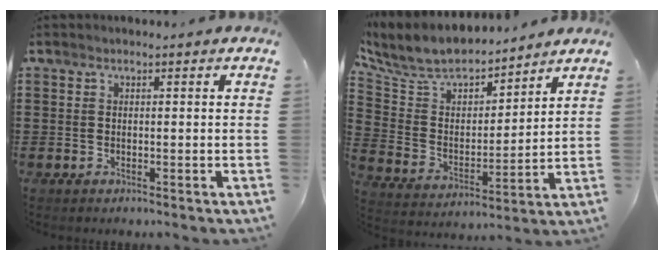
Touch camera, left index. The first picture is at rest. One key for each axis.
{"total": 7.9, "fx": 7.3, "fy": 2.4, "fz": 2.0, "tx": -0.079, "ty": -0.048, "tz": 0.128}